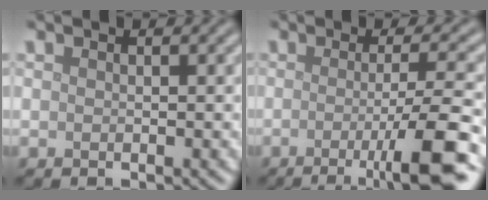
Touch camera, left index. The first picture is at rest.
{"total": 8.3, "force": [-2.5, 1.6, 7.8], "torque": [-0.102, -0.006, -0.044]}